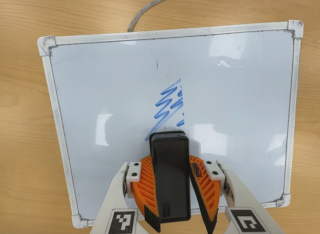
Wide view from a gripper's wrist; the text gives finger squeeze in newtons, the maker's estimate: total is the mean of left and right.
{"total": 7.5, "left": 8.6, "right": 6.5}